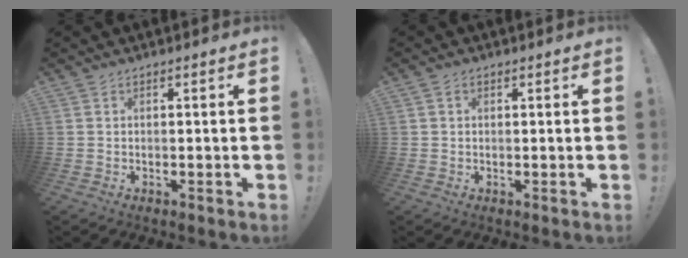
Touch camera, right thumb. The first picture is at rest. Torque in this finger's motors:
{"motor_torque": [0.07, -0.19, 0.07, -0.07, 0.05]}